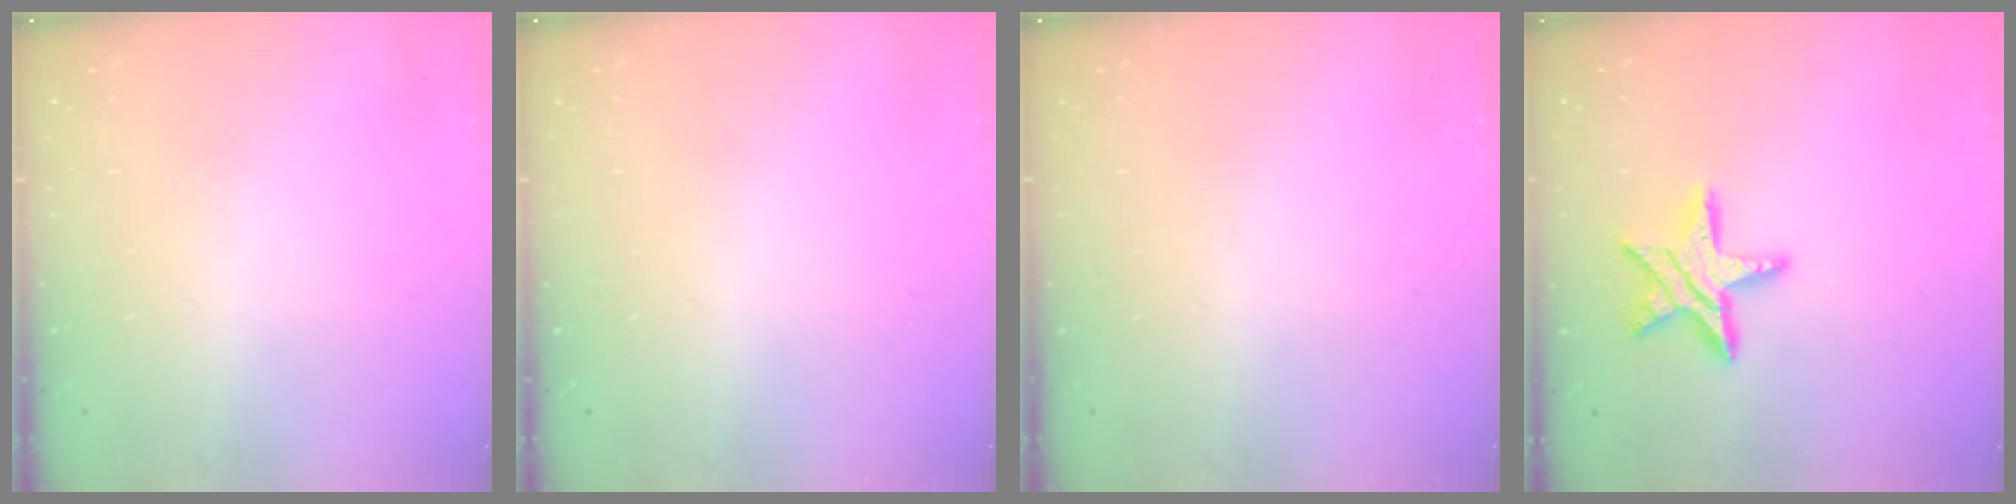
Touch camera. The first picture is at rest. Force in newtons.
{"total": 0.0}
{"total": 0.0}
{"total": 11.5, "press": 11.5, "slide": 0.7}